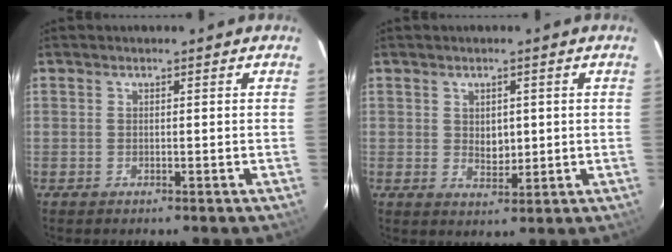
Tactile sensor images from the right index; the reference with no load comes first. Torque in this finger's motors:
{"motor_torque": [0.09, 0.12, 0.15, 0.01]}